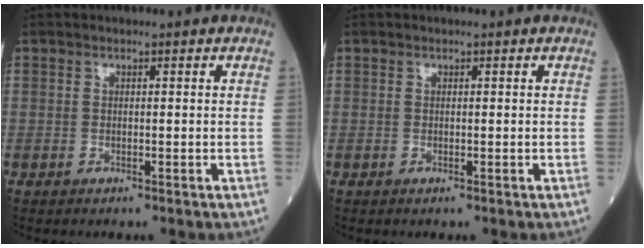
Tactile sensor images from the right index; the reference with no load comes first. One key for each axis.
{"total": 0.0}